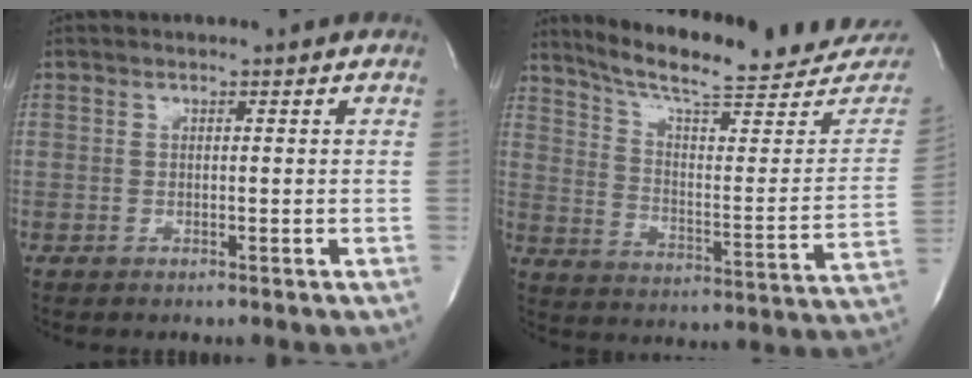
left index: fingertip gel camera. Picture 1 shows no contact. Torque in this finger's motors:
{"motor_torque": [-0.14, -0.18, 0.19, 0.06]}